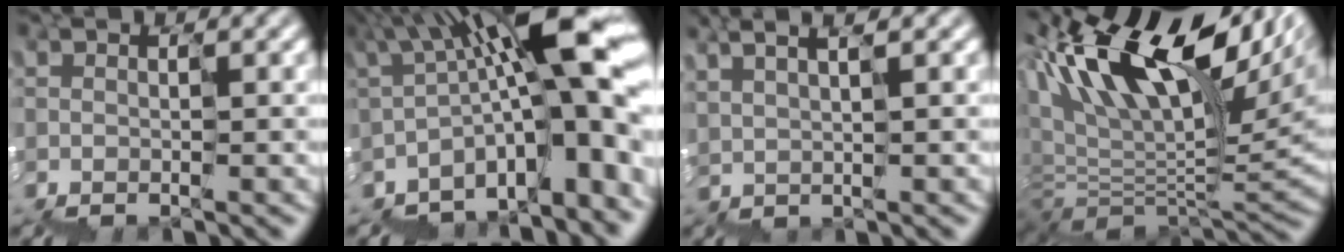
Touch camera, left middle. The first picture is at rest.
{"total": 12.3, "force": [-0.9, 3.3, 11.9], "torque": [-0.176, 0.038, -0.011]}
{"total": 2.0, "force": [1.9, 0.2, 0.4], "torque": [-0.005, 0.020, 0.038]}
{"total": 13.3, "force": [6.2, 5.1, 10.6], "torque": [-0.197, 0.039, 0.105]}